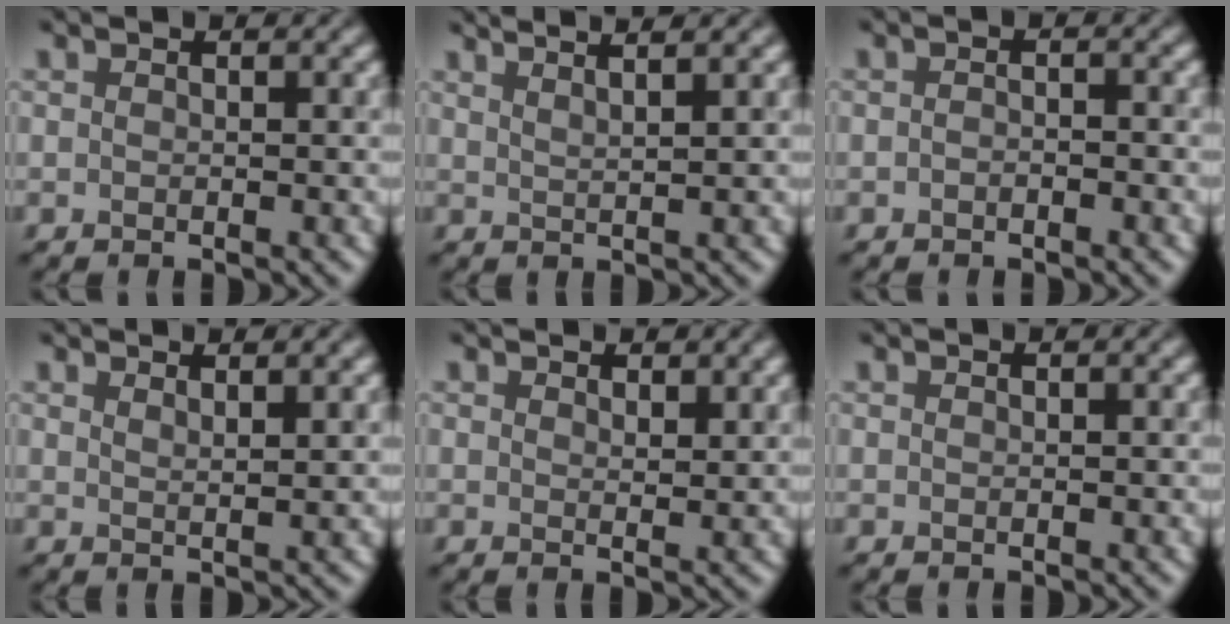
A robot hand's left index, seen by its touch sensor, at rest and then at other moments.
{"total": 5.2, "force": [3.9, 1.6, 3.0], "torque": [-0.014, 0.035, 0.018]}
{"total": 0.9, "force": [-0.5, 0.3, 0.7], "torque": [-0.015, 0.000, -0.014]}
{"total": 1.8, "force": [1.4, 0.5, 1.0], "torque": [-0.002, 0.003, 0.017]}
{"total": 1.6, "force": [1.2, 0.6, 0.8], "torque": [-0.014, -0.004, 0.024]}
{"total": 0.0}